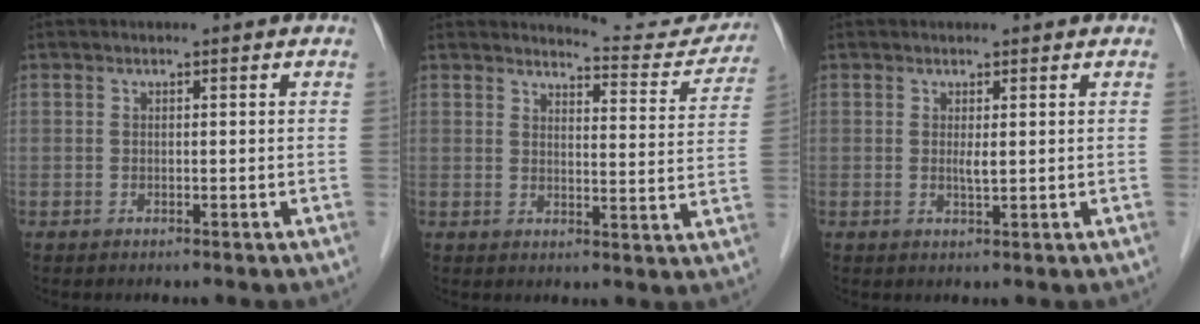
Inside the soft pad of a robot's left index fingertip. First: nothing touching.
{"total": 9.5, "force": [9.5, 1.0, -0.2], "torque": [0.016, -0.044, 0.097]}
{"total": 1.0, "force": [0.1, 0.1, 1.0], "torque": [-0.024, -0.007, 0.002]}